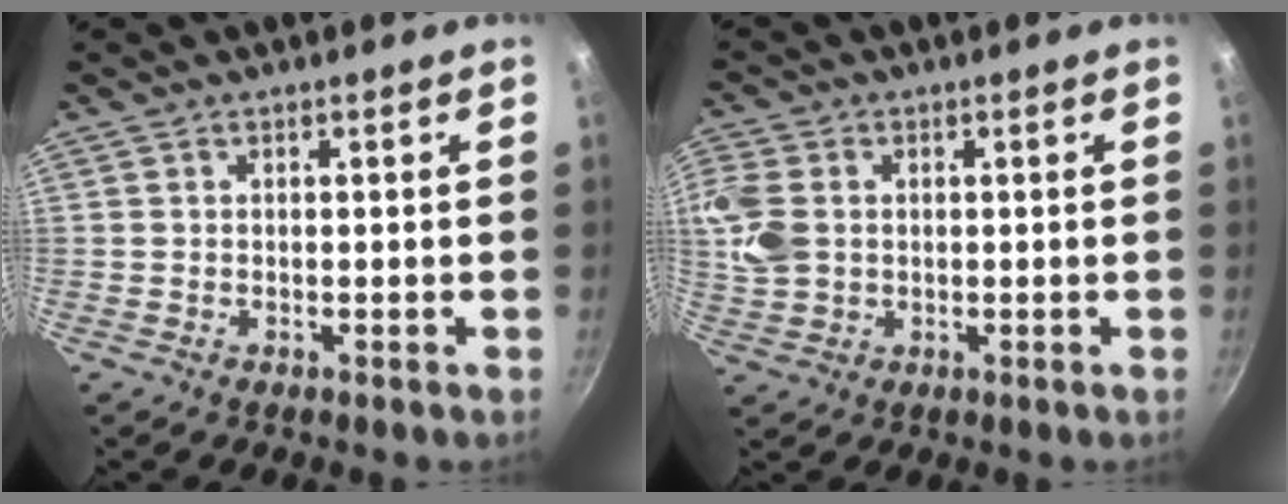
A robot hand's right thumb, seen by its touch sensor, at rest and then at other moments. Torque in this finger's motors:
{"motor_torque": [-0.10, 0.09, 0.29, 0.50, -0.02]}